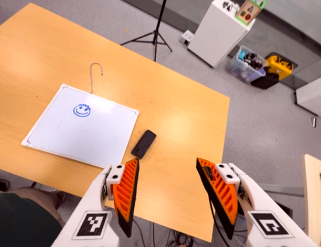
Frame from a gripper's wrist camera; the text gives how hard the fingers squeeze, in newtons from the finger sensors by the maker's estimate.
{"total": 0.0}